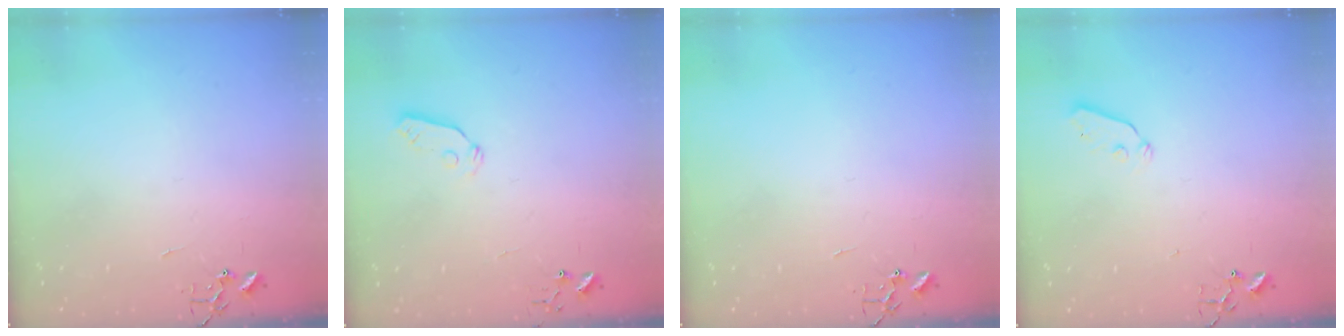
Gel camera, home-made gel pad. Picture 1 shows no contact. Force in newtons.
{"total": 5.3, "press": 5.2, "slide": 0.3}
{"total": 0.0}
{"total": 4.3, "press": 4.3, "slide": 0.7}